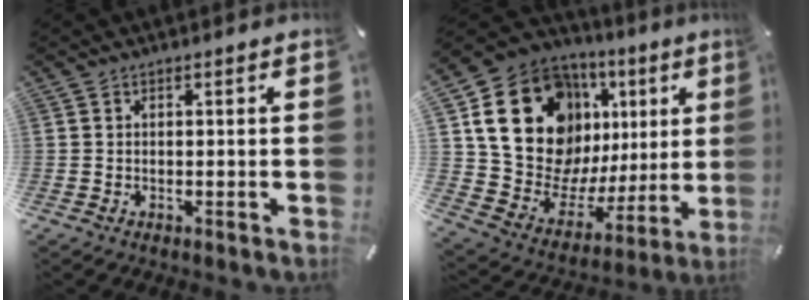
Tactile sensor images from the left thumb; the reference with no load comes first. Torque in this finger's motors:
{"motor_torque": [2.51, 2.49, 1.48, -1.30, 0.53]}